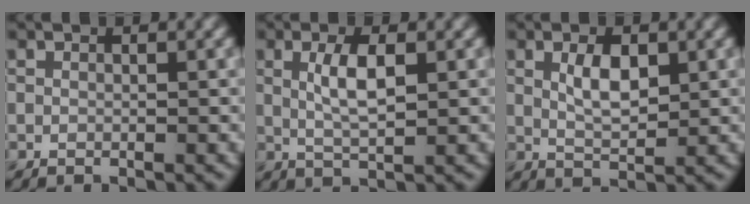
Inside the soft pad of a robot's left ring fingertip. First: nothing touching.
{"total": 3.3, "force": [0.6, 1.0, 3.0], "torque": [-0.062, 0.002, 0.012]}
{"total": 3.1, "force": [0.8, 1.5, 2.6], "torque": [-0.052, 0.001, 0.018]}